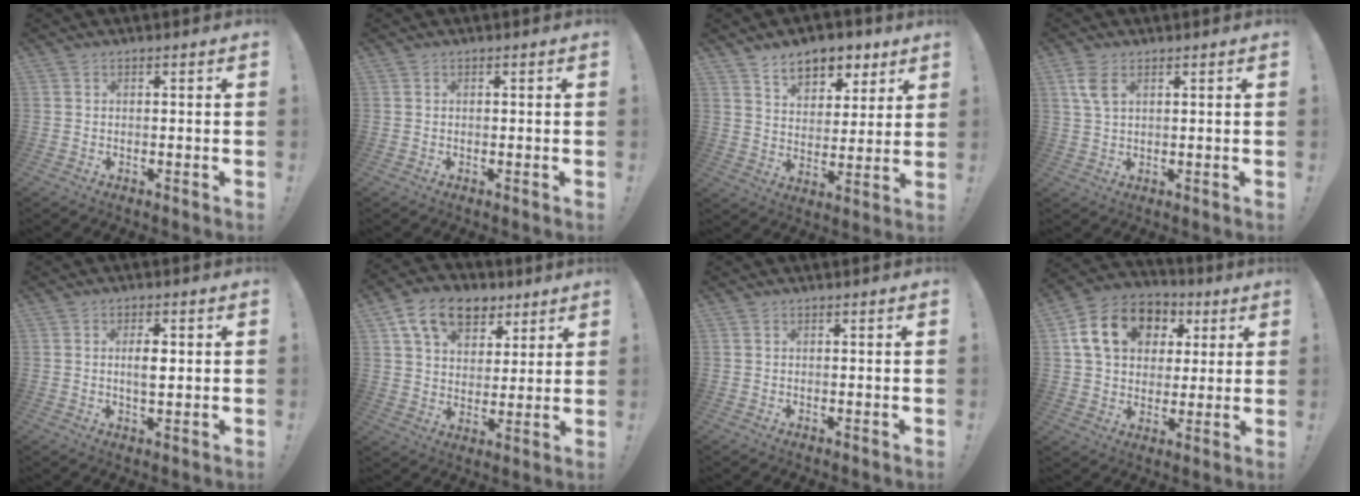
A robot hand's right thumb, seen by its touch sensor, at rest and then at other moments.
{"total": 0.0}
{"total": 10.3, "force": [7.1, 6.1, 4.2], "torque": [-0.051, -0.048, 0.131]}
{"total": 5.1, "force": [2.2, 2.5, 3.9], "torque": [-0.077, -0.005, 0.040]}
{"total": 4.8, "force": [0.4, 2.2, 4.3], "torque": [-0.071, -0.001, 0.000]}
{"total": 14.8, "force": [8.3, 9.9, 7.2], "torque": [-0.108, -0.039, 0.155]}
{"total": 0.0}
{"total": 16.9, "force": [5.8, 12.8, 9.3], "torque": [-0.138, -0.005, 0.114]}